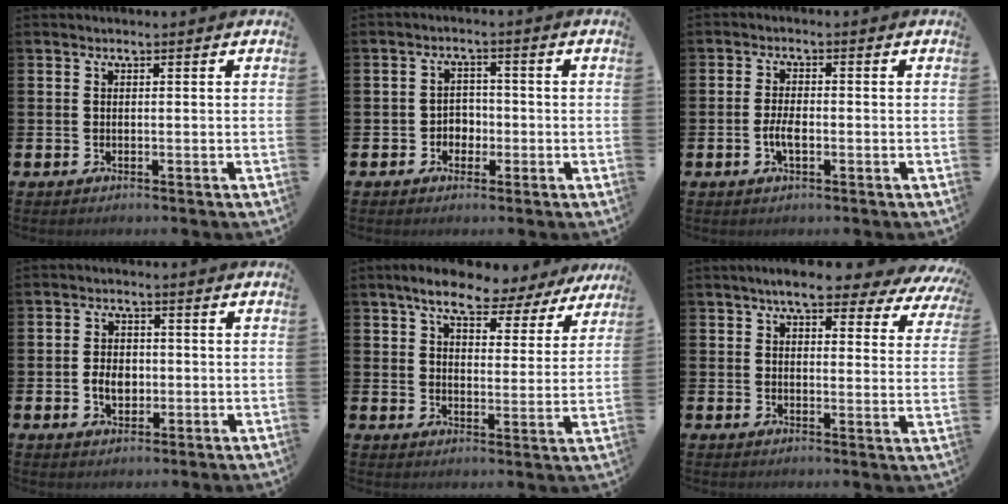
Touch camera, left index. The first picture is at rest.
{"total": 2.6, "force": [-1.2, 2.2, 0.8], "torque": [-0.017, 0.005, -0.030]}
{"total": 2.8, "force": [-0.7, 1.1, 2.5], "torque": [-0.040, 0.000, -0.015]}
{"total": 3.7, "force": [-0.6, 2.7, 2.5], "torque": [-0.029, -0.001, -0.017]}
{"total": 7.5, "force": [6.6, 2.3, 2.8], "torque": [-0.066, -0.034, 0.112]}
{"total": 7.2, "force": [6.0, 1.8, 3.5], "torque": [-0.072, -0.025, 0.104]}